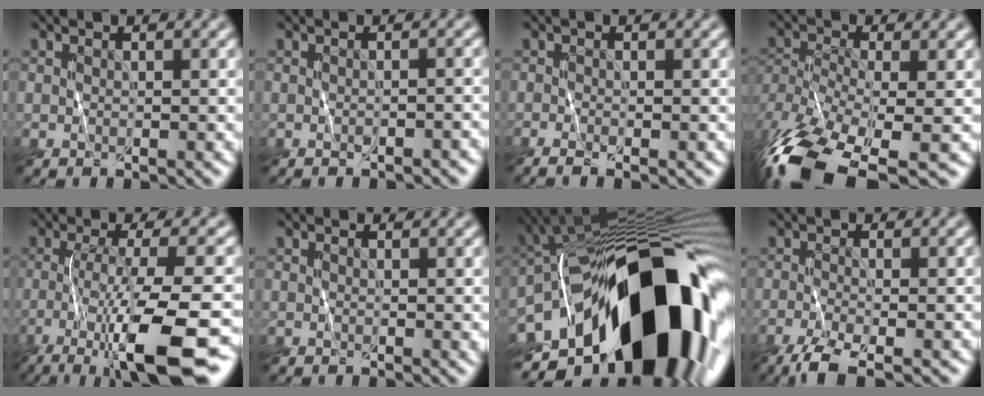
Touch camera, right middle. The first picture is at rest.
{"total": 1.5, "force": [-1.0, 0.2, 1.1], "torque": [-0.011, 0.000, -0.015]}
{"total": 2.2, "force": [-1.2, 0.6, 1.8], "torque": [-0.035, -0.007, -0.022]}
{"total": 14.7, "force": [-10.1, 5.9, 9.0], "torque": [-0.213, -0.040, -0.158]}
{"total": 9.9, "force": [-4.7, 1.9, 8.5], "torque": [-0.132, -0.009, -0.089]}
{"total": 0.8, "force": [0.4, 0.4, 0.6], "torque": [-0.004, -0.003, 0.007]}
{"total": 19.5, "force": [-6.6, 10.6, 15.1], "torque": [-0.230, -0.002, -0.108]}
{"total": 3.9, "force": [-2.5, 1.0, 2.8], "torque": [-0.062, -0.005, -0.054]}